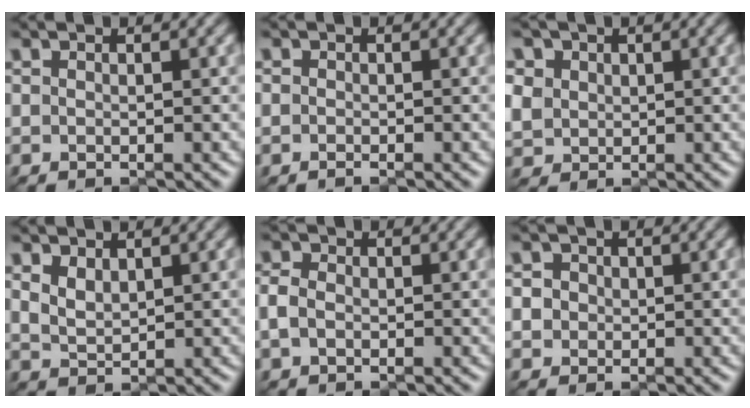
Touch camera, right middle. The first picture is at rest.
{"total": 0.5, "force": [-0.4, 0.3, 0.2], "torque": [0.000, -0.001, -0.008]}
{"total": 4.9, "force": [1.8, 4.1, 1.9], "torque": [-0.080, 0.015, 0.037]}
{"total": 2.0, "force": [1.2, 1.2, 1.2], "torque": [-0.028, -0.003, 0.029]}
{"total": 2.1, "force": [-0.3, 1.7, 1.3], "torque": [-0.027, 0.001, -0.012]}
{"total": 2.9, "force": [0.7, 2.5, 1.2], "torque": [-0.004, 0.014, -0.004]}